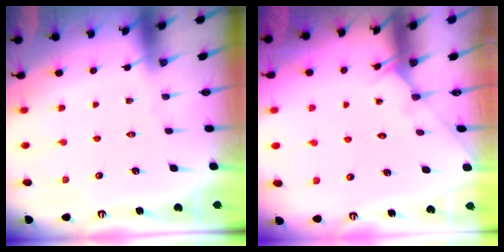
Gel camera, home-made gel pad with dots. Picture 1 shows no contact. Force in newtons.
{"total": 3.1, "press": 3.1, "slide": 0.3}